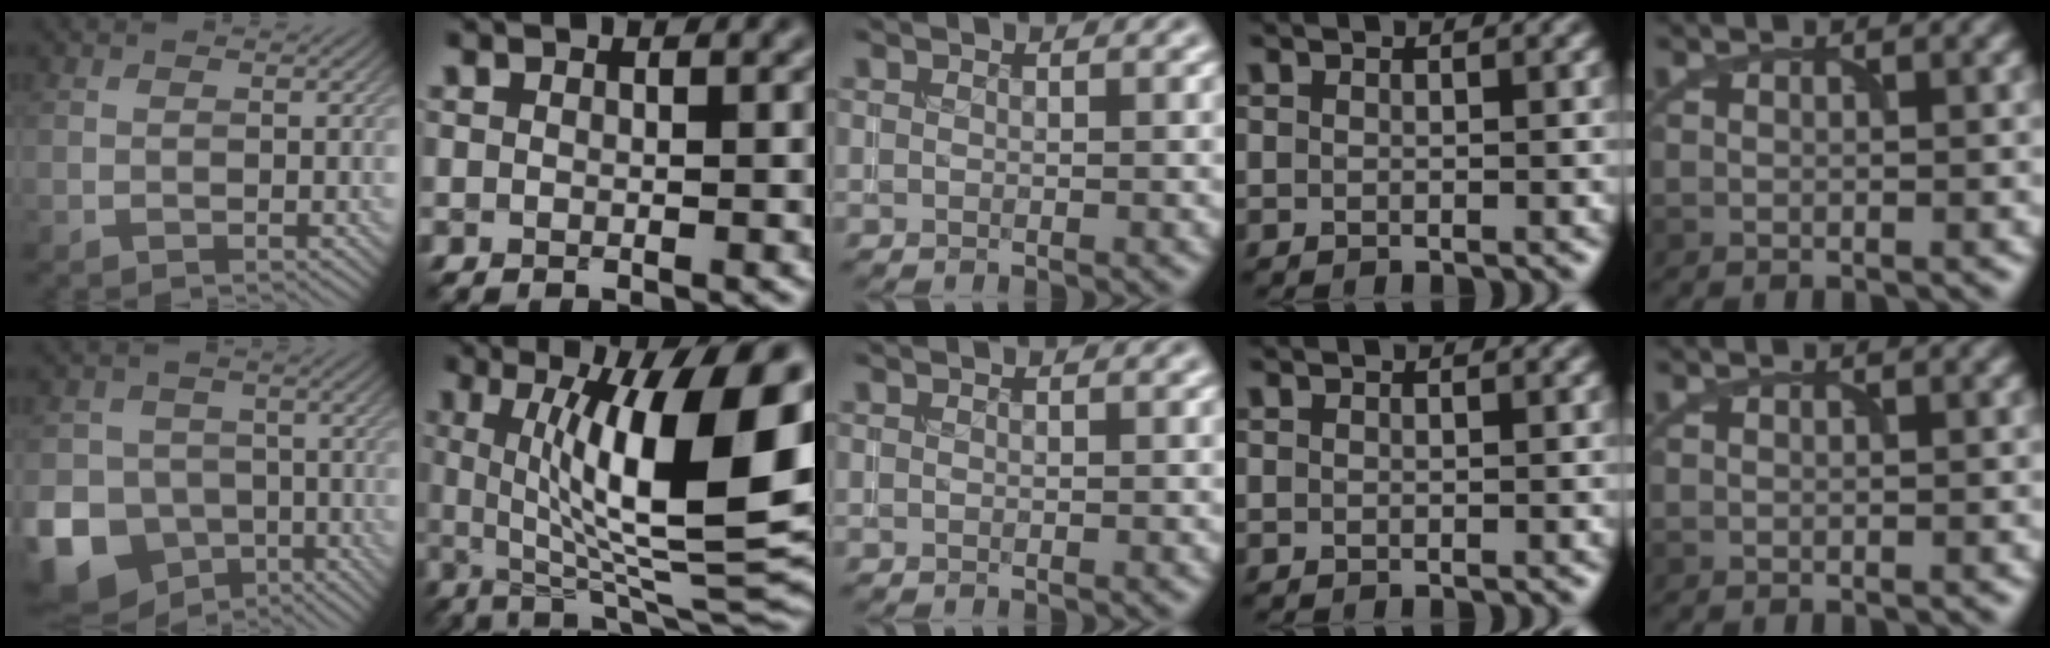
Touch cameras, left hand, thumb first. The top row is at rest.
{"thumb": {"total": 14.9, "force": [-6.9, 12.2, 5.0], "torque": [-0.144, -0.058, -0.135]}, "index": {"total": 14.9, "force": [2.5, 4.0, 14.1], "torque": [-0.193, -0.006, 0.037]}}